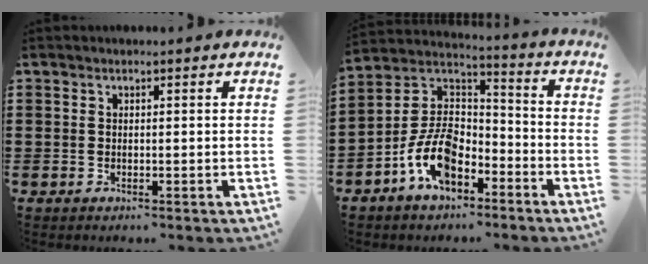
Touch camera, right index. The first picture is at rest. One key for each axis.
{"total": 10.5, "fx": -5.4, "fy": 6.2, "fz": 6.5, "tx": -0.165, "ty": 0.006, "tz": -0.110}